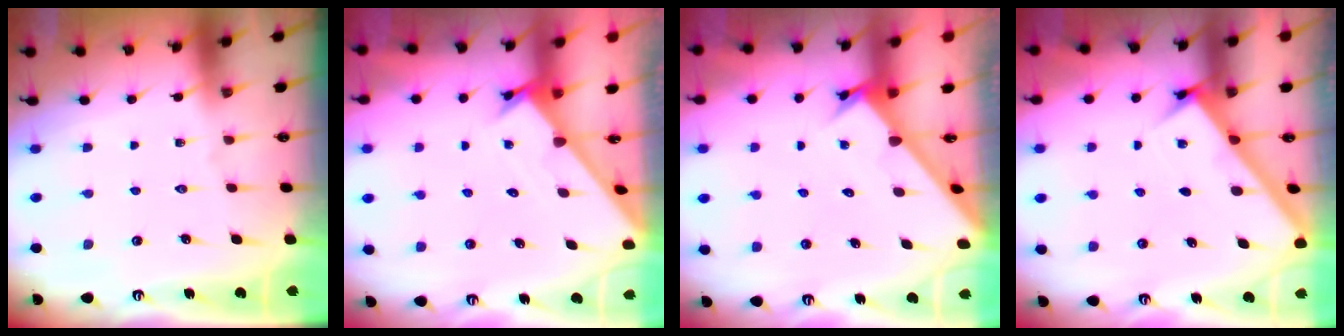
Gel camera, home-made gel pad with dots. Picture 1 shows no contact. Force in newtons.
{"total": 1.6, "press": 1.6, "slide": 0.1}
{"total": 2.8, "press": 2.8, "slide": 0.3}
{"total": 3.0, "press": 3.0, "slide": 0.2}